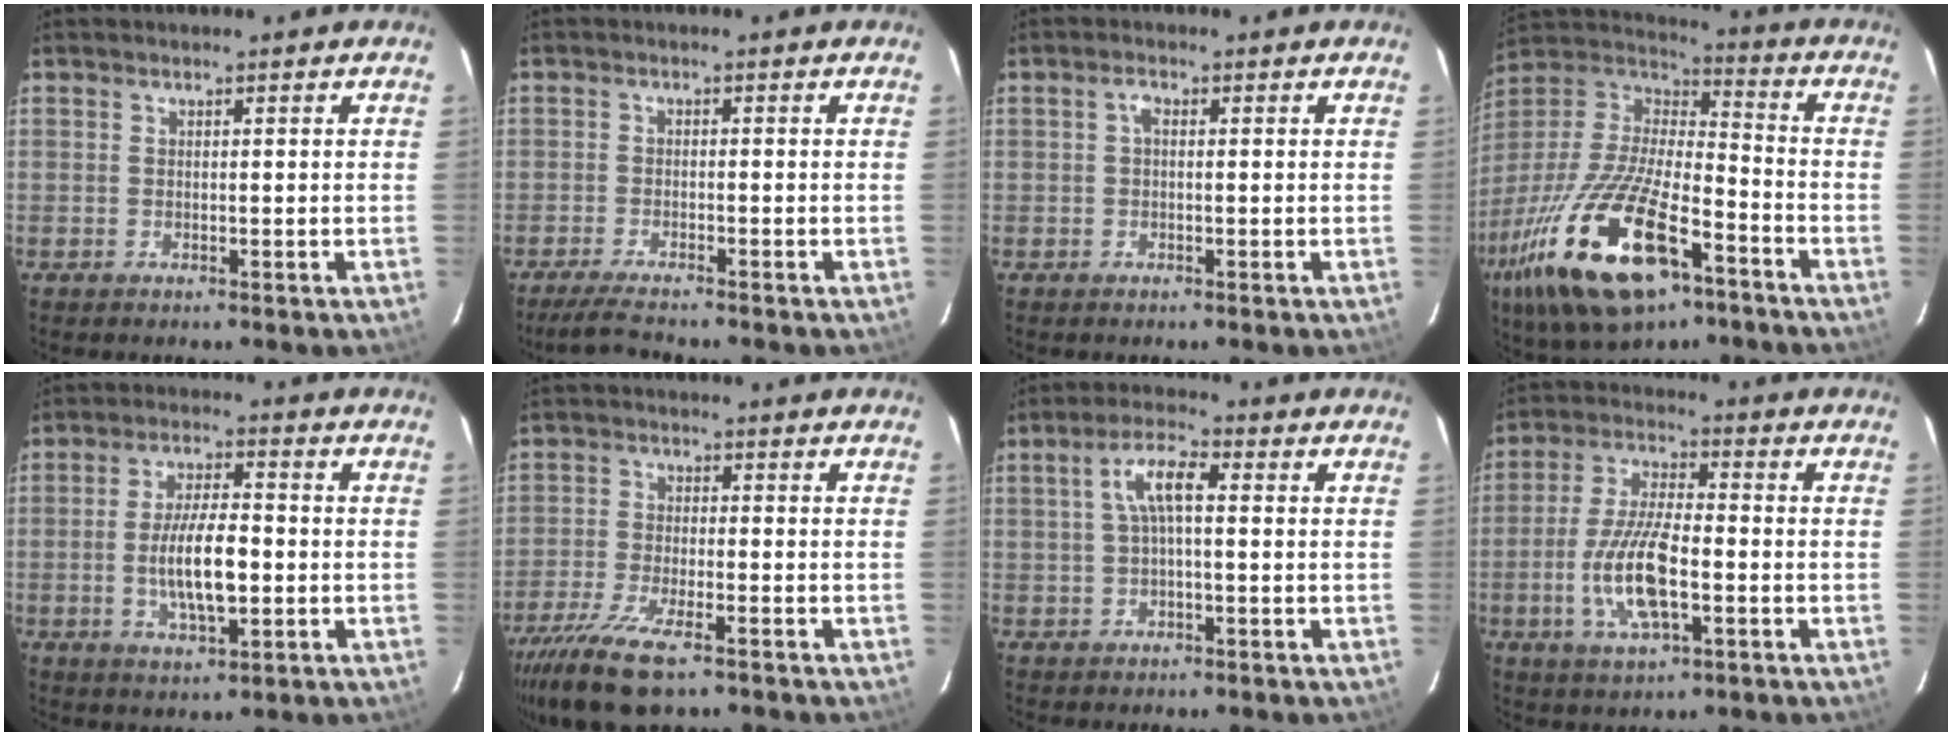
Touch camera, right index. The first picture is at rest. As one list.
[{"total": 4.8, "force": [-4.3, 0.0, 2.1], "torque": [-0.061, -0.012, -0.078]}, {"total": 1.2, "force": [0.1, 0.6, 1.0], "torque": [-0.020, 0.007, -0.002]}, {"total": 27.5, "force": [-14.4, 10.7, 20.9], "torque": [-0.427, -0.052, -0.253]}, {"total": 9.8, "force": [-1.6, 3.4, 9.1], "torque": [-0.176, -0.004, -0.025]}, {"total": 11.1, "force": [-7.8, 2.8, 7.3], "torque": [-0.172, -0.036, -0.150]}, {"total": 5.6, "force": [0.5, 1.7, 5.3], "torque": [-0.103, 0.016, 0.011]}, {"total": 12.2, "force": [-3.4, 3.9, 11.0], "torque": [-0.227, -0.003, -0.066]}]